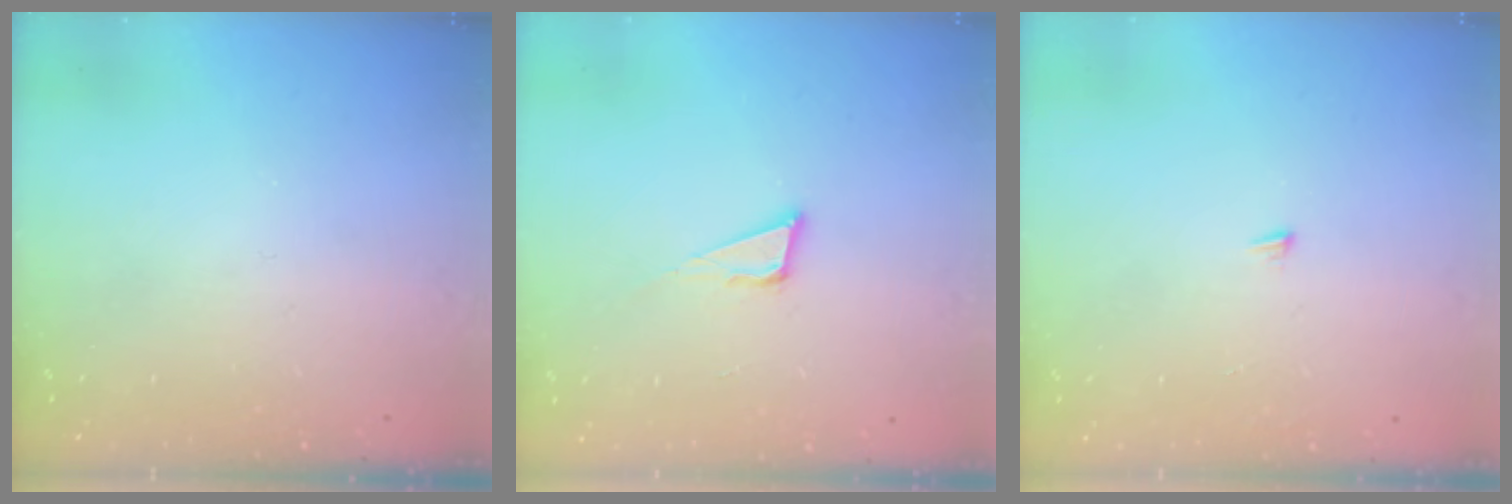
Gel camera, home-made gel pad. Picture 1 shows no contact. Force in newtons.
{"total": 6.4, "press": 5.8, "slide": 2.6}
{"total": 3.9, "press": 3.9, "slide": 0.3}